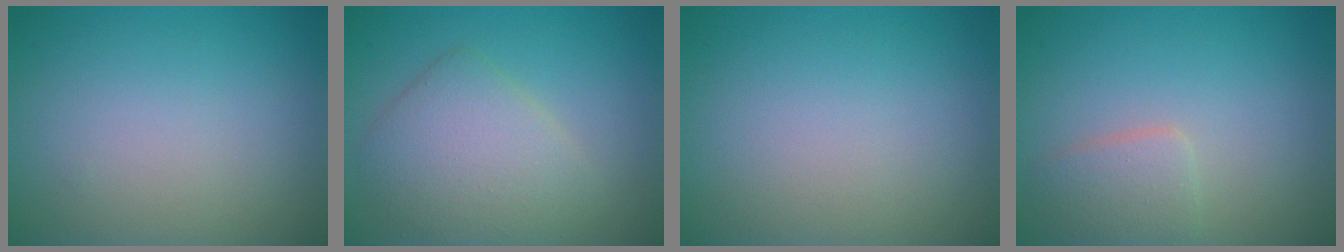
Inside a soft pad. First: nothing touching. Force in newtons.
{"total": 4.9, "press": 4.9, "slide": 0.1}
{"total": 0.0}
{"total": 2.4, "press": 2.4, "slide": 0.1}